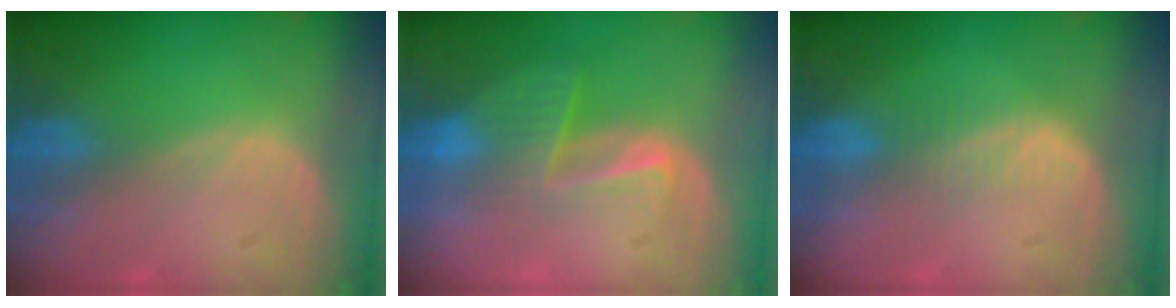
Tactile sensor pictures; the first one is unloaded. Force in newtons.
{"total": 6.6, "press": 5.6, "slide": 3.6}
{"total": 2.7, "press": 2.3, "slide": 1.5}